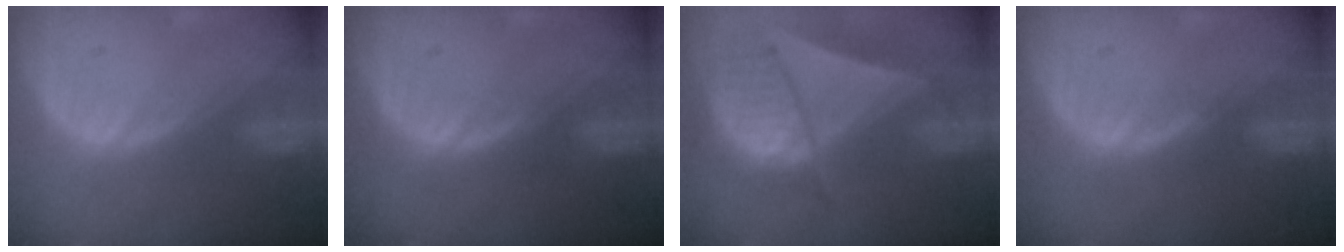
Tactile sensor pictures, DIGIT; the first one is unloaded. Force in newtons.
{"total": 1.1, "press": 1.0, "slide": 0.2}
{"total": 9.2, "press": 8.0, "slide": 4.6}
{"total": 1.5, "press": 1.2, "slide": 0.8}